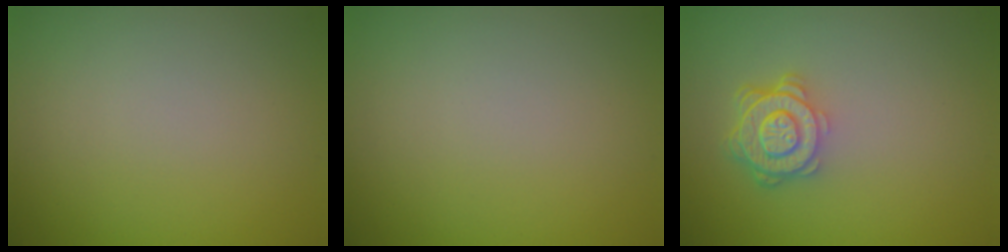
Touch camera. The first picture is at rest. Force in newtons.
{"total": 0.0}
{"total": 4.1, "press": 3.1, "slide": 2.6}